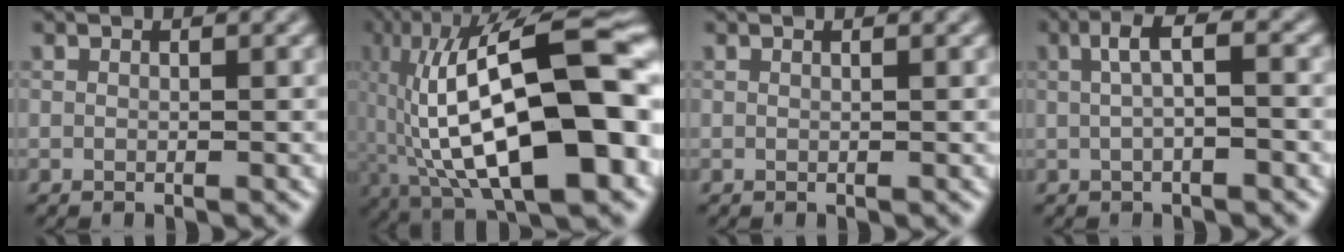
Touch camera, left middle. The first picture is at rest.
{"total": 18.5, "force": [-1.5, 7.0, 17.1], "torque": [-0.259, 0.039, -0.028]}
{"total": 0.7, "force": [0.4, 0.3, 0.5], "torque": [-0.003, 0.001, 0.000]}
{"total": 3.0, "force": [0.2, 0.7, 2.9], "torque": [-0.055, 0.008, 0.003]}